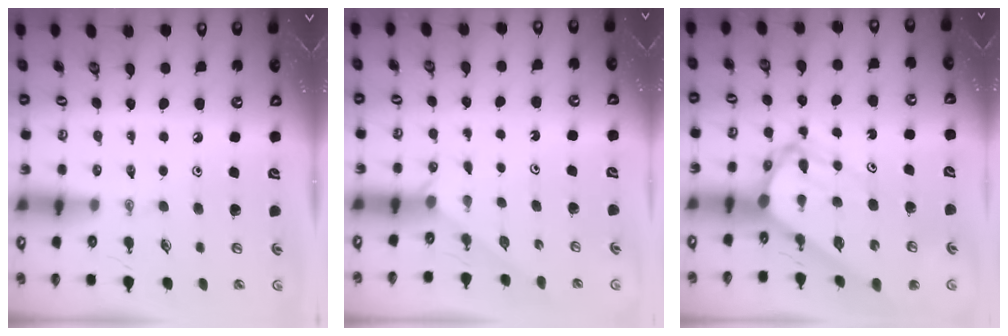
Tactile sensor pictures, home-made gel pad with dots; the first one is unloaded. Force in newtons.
{"total": 1.2, "press": 1.2, "slide": 0.1}
{"total": 10.1, "press": 10.0, "slide": 0.9}